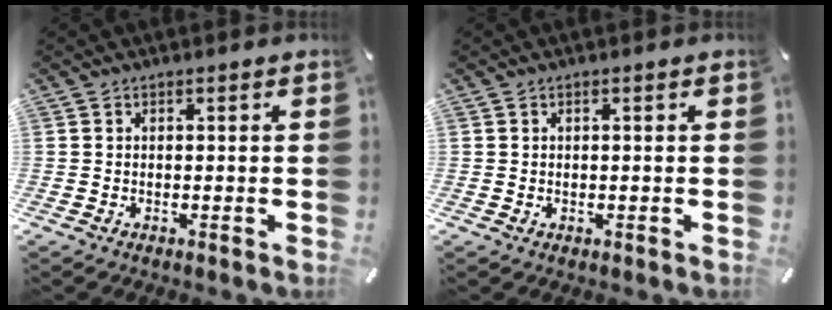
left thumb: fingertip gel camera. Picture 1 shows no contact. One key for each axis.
{"total": 0.6, "fx": 0.2, "fy": 0.3, "fz": 0.5, "tx": -0.009, "ty": 0.001, "tz": 0.003}